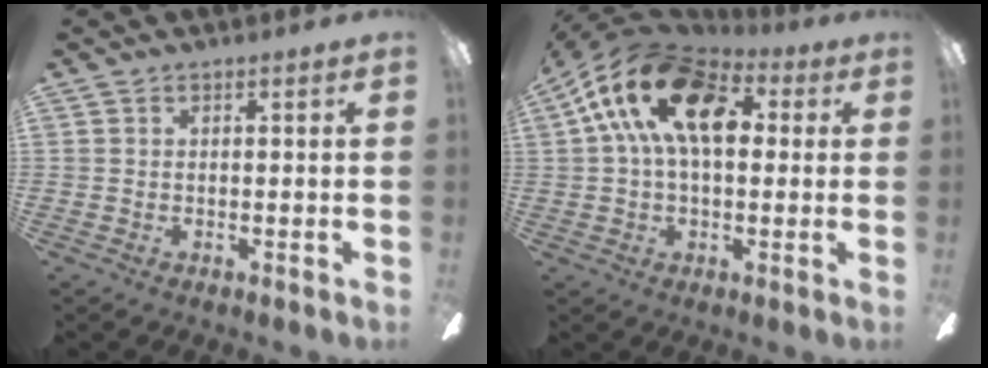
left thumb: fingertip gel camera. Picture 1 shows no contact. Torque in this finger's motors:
{"motor_torque": [-0.27, 1.63, 1.53, -1.24, 0.62]}